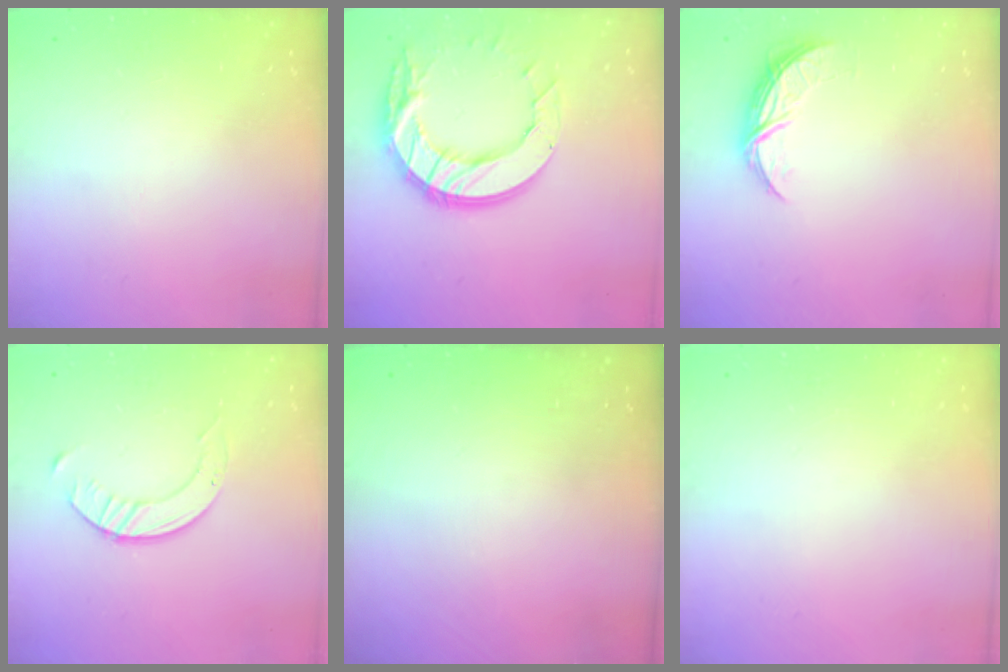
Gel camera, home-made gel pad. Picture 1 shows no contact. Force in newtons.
{"total": 15.9, "press": 15.9, "slide": 1.3}
{"total": 6.9, "press": 6.9, "slide": 0.5}
{"total": 3.5, "press": 3.4, "slide": 0.4}
{"total": 0.0}
{"total": 0.0}